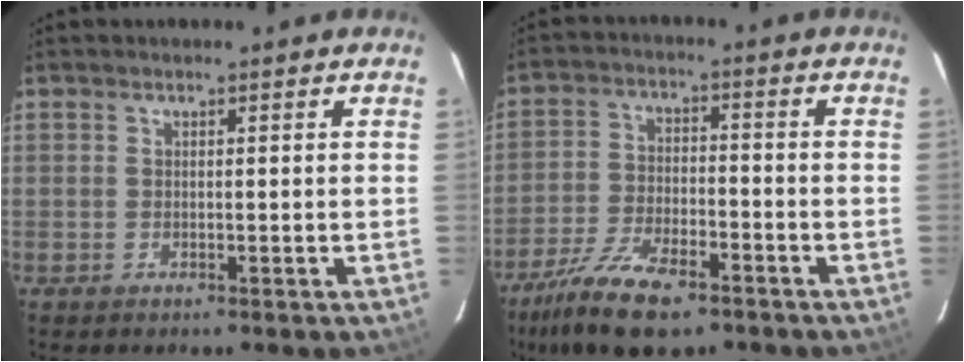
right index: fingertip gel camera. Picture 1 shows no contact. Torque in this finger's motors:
{"motor_torque": [1.21, -0.94, 0.56, 0.10]}